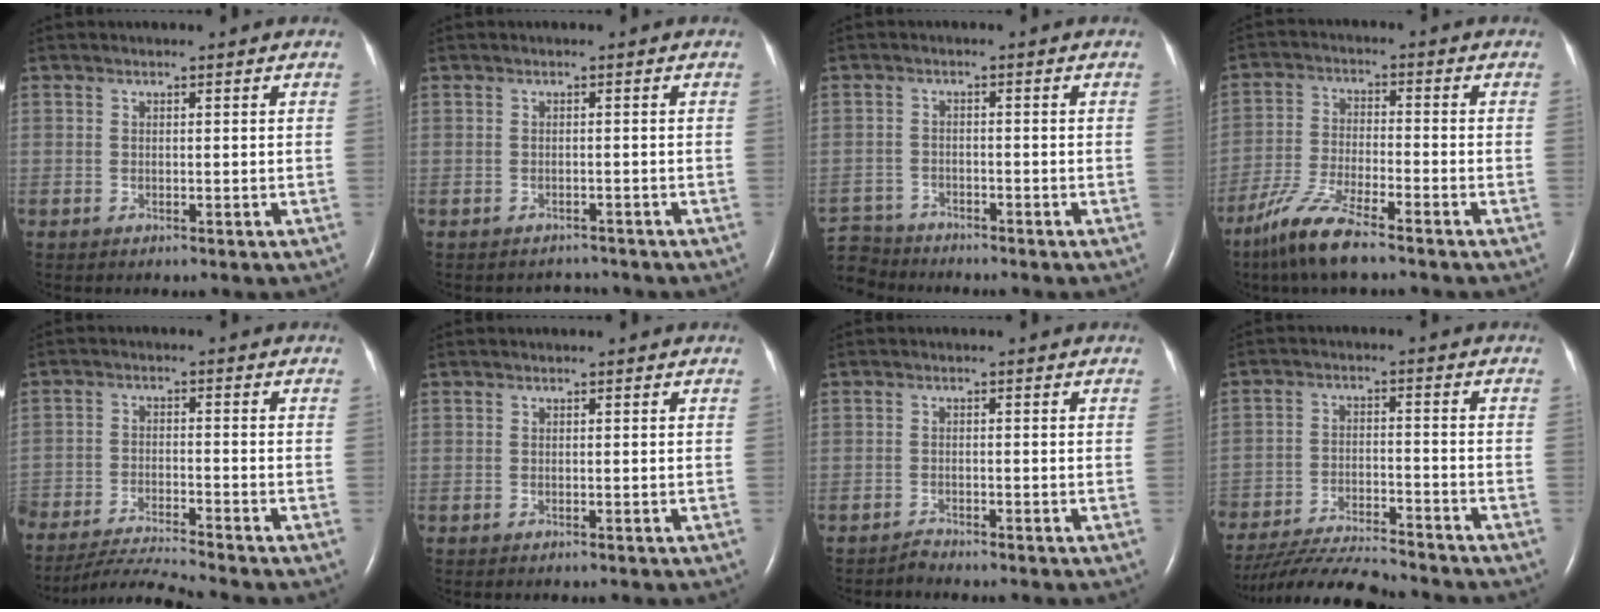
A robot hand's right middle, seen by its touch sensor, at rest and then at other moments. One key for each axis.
{"total": 2.5, "fx": -2.3, "fy": 0.6, "fz": -0.5, "tx": 0.005, "ty": -0.005, "tz": -0.035}
{"total": 7.2, "fx": -6.9, "fy": 2.2, "fz": -0.2, "tx": -0.009, "ty": 0.002, "tz": -0.130}
{"total": 8.9, "fx": -6.7, "fy": 1.0, "fz": 5.7, "tx": -0.125, "ty": -0.022, "tz": -0.131}
{"total": 8.6, "fx": -8.2, "fy": -1.8, "fz": 1.9, "tx": -0.025, "ty": -0.012, "tz": -0.149}
{"total": 0.0}
{"total": 1.2, "fx": -1.1, "fy": -0.2, "fz": -0.3, "tx": 0.010, "ty": -0.007, "tz": -0.020}
{"total": 14.5, "fx": -13.6, "fy": 0.9, "fz": 4.9, "tx": -0.088, "ty": -0.019, "tz": -0.221}